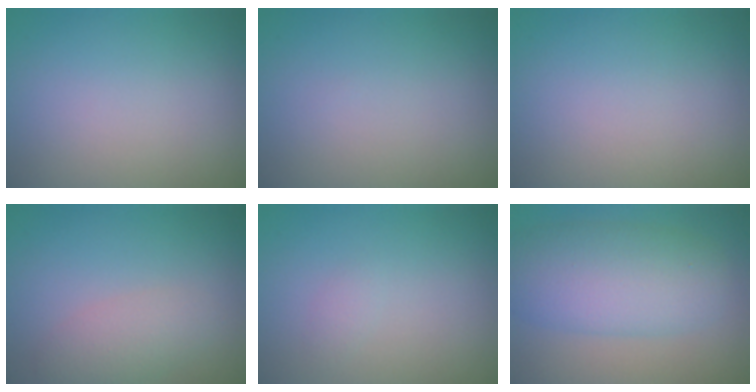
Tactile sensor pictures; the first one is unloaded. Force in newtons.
{"total": 0.0}
{"total": 0.0}
{"total": 2.5, "press": 2.5, "slide": 0.1}
{"total": 0.7, "press": 0.7, "slide": 0.1}
{"total": 6.9, "press": 6.8, "slide": 0.3}